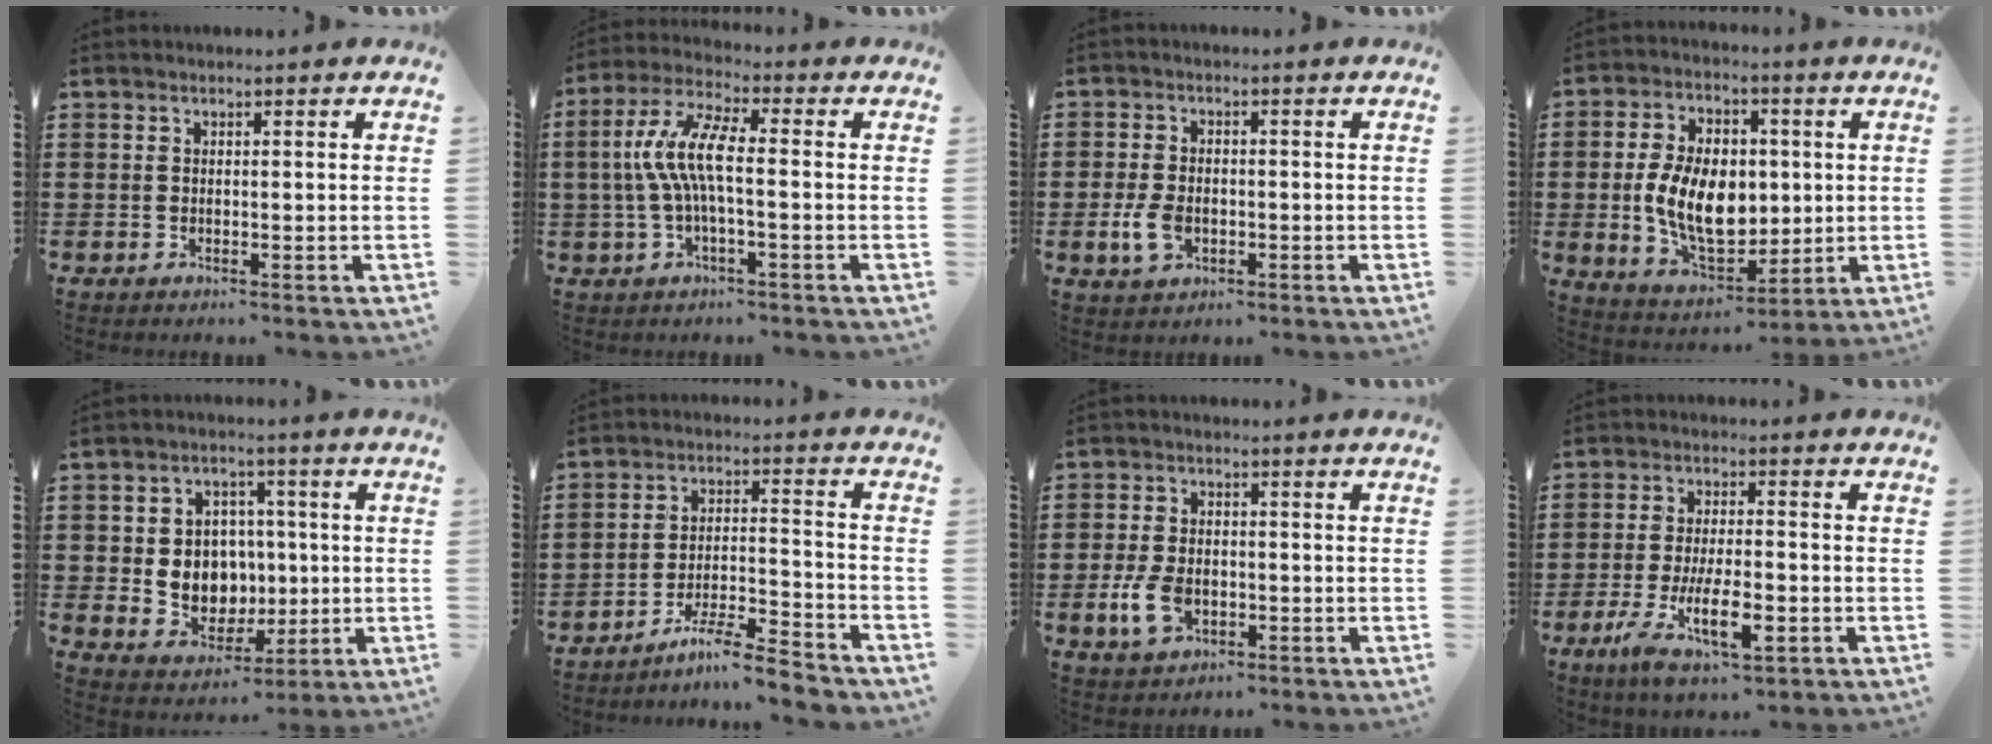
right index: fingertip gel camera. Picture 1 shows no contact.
{"total": 8.3, "force": [-0.7, 2.2, 8.0], "torque": [-0.186, -0.008, -0.023]}
{"total": 4.3, "force": [-1.2, 2.8, 3.0], "torque": [-0.076, -0.005, -0.024]}
{"total": 11.6, "force": [0.1, 7.5, 8.8], "torque": [-0.181, 0.009, -0.001]}
{"total": 7.2, "force": [0.5, 6.5, 2.9], "torque": [-0.057, 0.010, 0.010]}
{"total": 6.9, "force": [-6.3, 0.1, 2.8], "torque": [-0.050, 0.001, -0.119]}
{"total": 5.8, "force": [-1.6, 3.7, 4.1], "torque": [-0.106, -0.003, -0.035]}
{"total": 9.8, "force": [-3.8, 3.8, 8.2], "torque": [-0.162, -0.010, -0.070]}